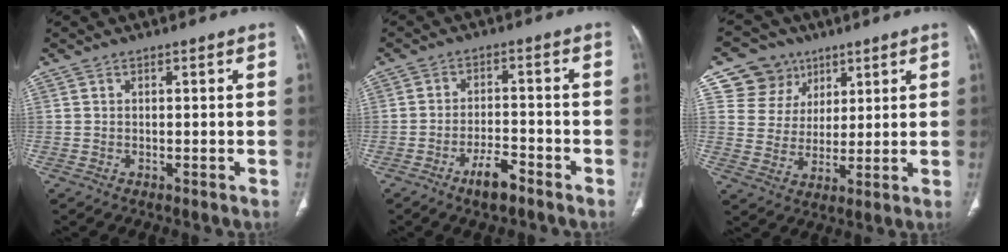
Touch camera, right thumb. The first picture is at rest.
{"total": 5.6, "force": [-3.9, 1.8, 3.6], "torque": [-0.060, 0.024, -0.065]}
{"total": 9.7, "force": [5.1, 8.1, 1.5], "torque": [0.010, -0.026, 0.096]}